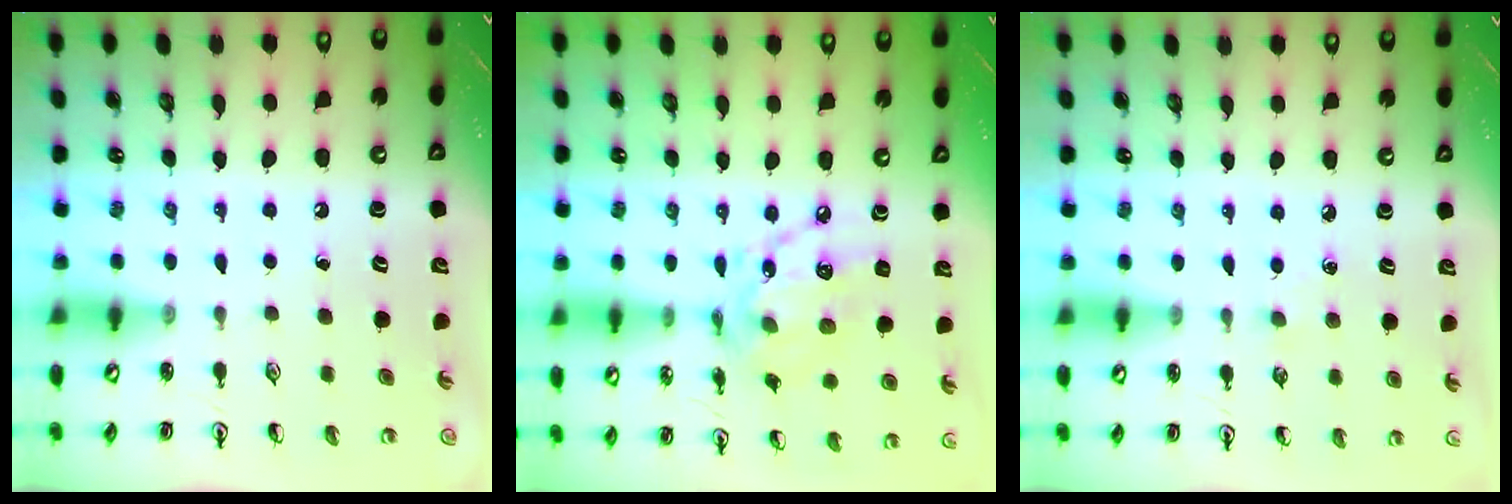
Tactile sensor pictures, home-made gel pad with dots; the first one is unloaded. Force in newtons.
{"total": 14.0, "press": 13.9, "slide": 0.8}
{"total": 3.6, "press": 3.6, "slide": 0.5}